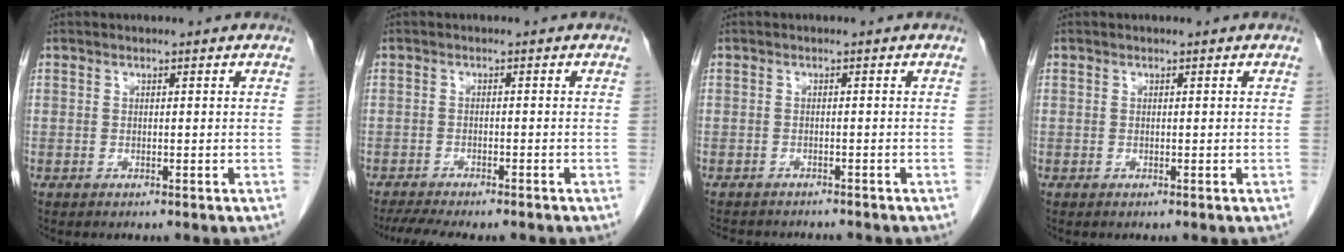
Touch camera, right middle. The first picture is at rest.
{"total": 9.4, "force": [-8.2, 1.7, 4.4], "torque": [-0.064, -0.006, -0.118]}
{"total": 7.1, "force": [-6.6, 1.8, 2.0], "torque": [-0.027, -0.003, -0.086]}
{"total": 0.0}